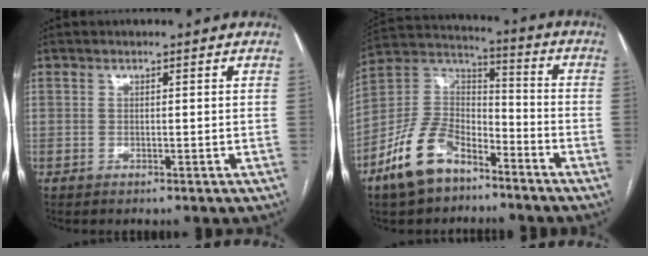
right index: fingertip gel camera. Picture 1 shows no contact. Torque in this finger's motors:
{"motor_torque": [0.62, -0.55, 0.24, -0.05]}